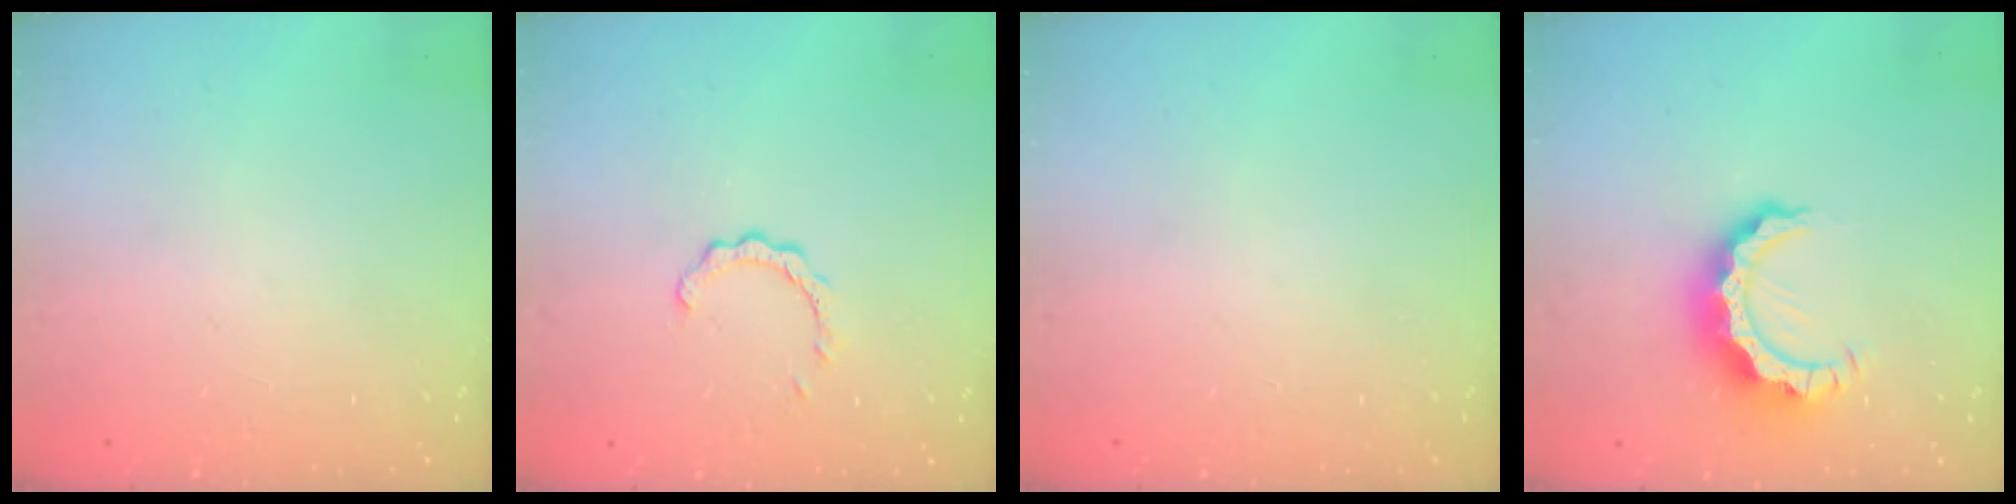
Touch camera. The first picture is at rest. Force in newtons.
{"total": 2.9, "press": 2.8, "slide": 0.4}
{"total": 0.0}
{"total": 10.3, "press": 10.3, "slide": 0.7}